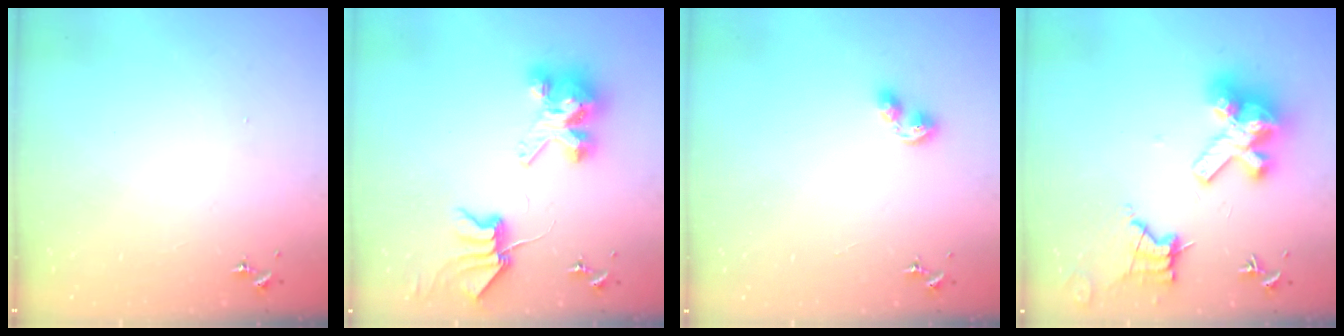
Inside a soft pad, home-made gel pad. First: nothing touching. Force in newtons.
{"total": 8.7, "press": 8.6, "slide": 1.2}
{"total": 6.8, "press": 6.8, "slide": 0.5}
{"total": 15.0, "press": 14.9, "slide": 1.9}